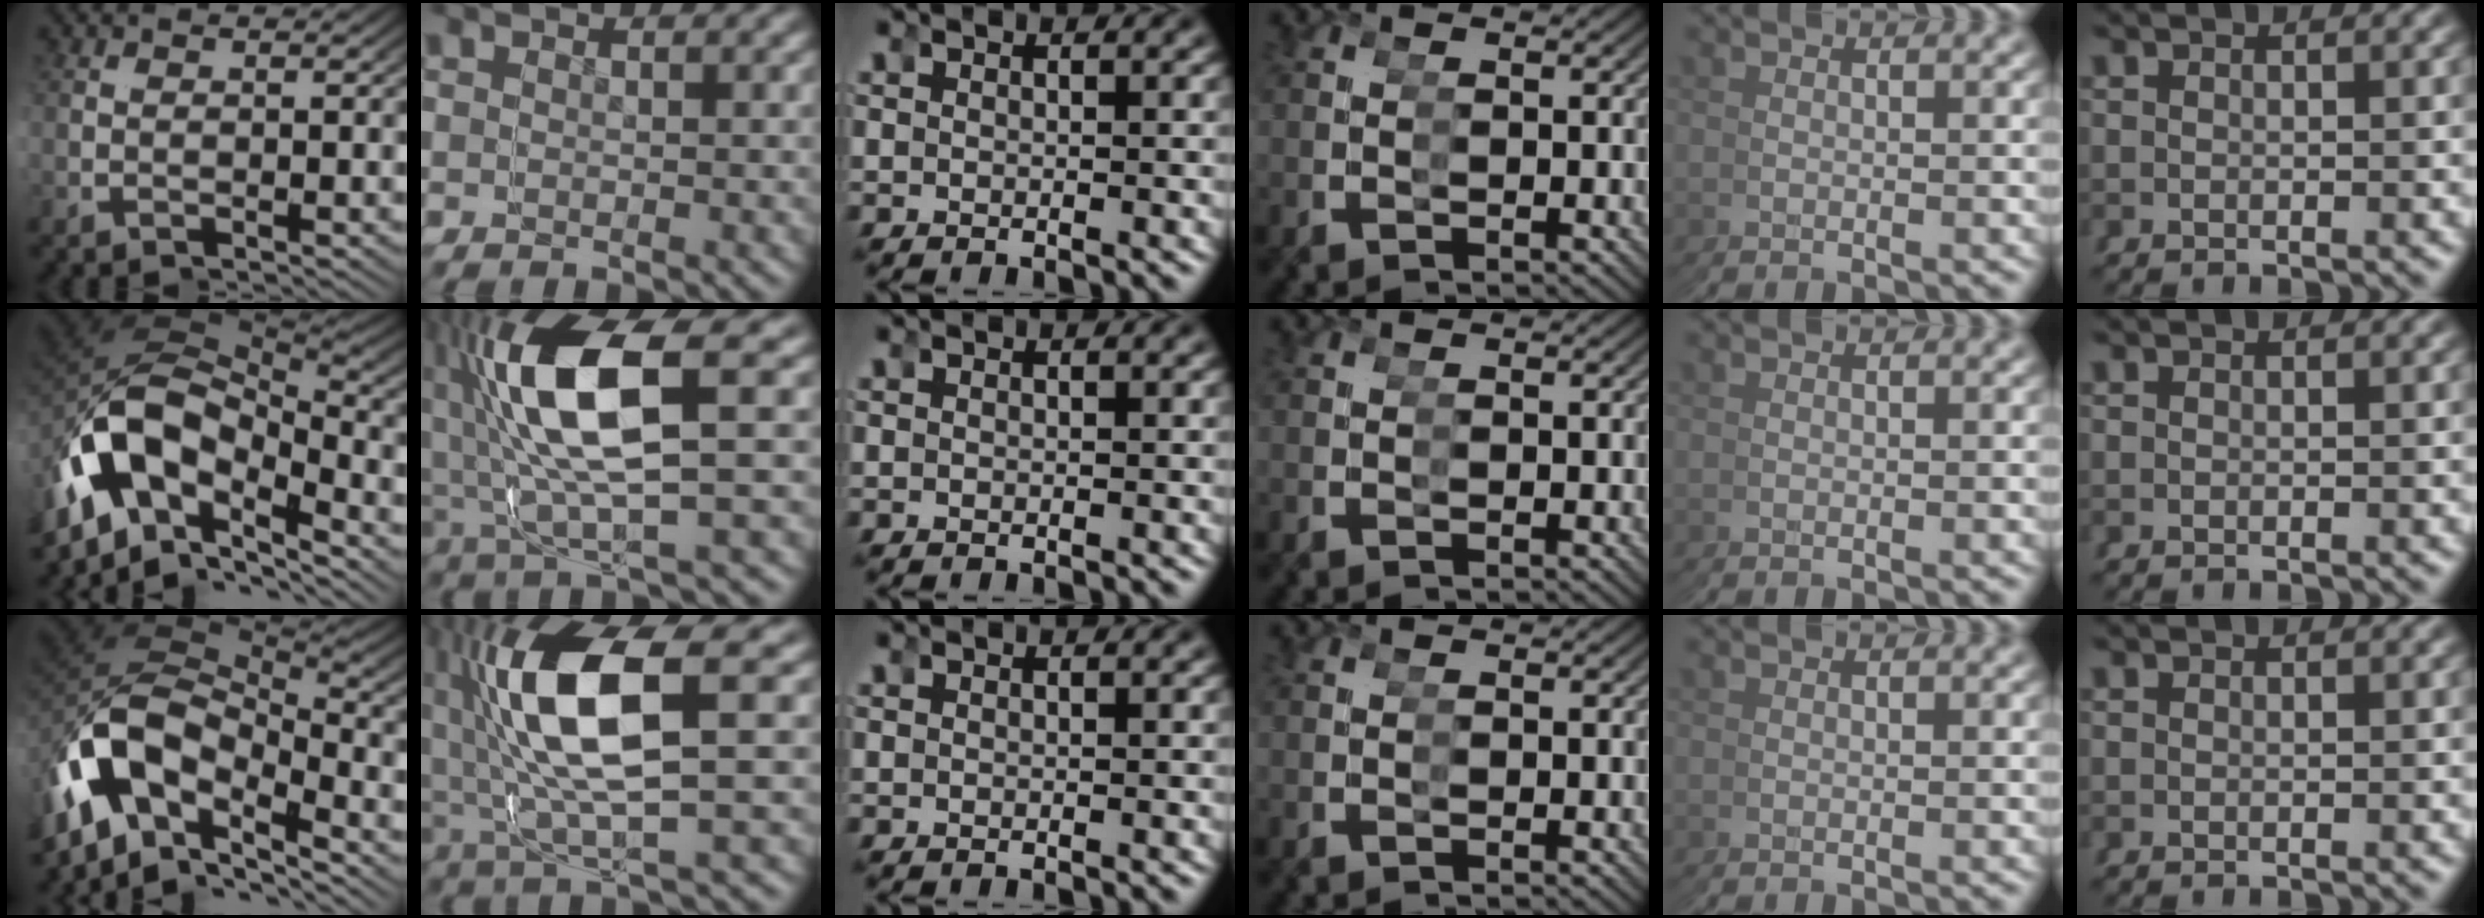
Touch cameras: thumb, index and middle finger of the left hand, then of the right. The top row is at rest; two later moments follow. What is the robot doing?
{"motion": "grasp_and_lifting", "object": "toy banana"}